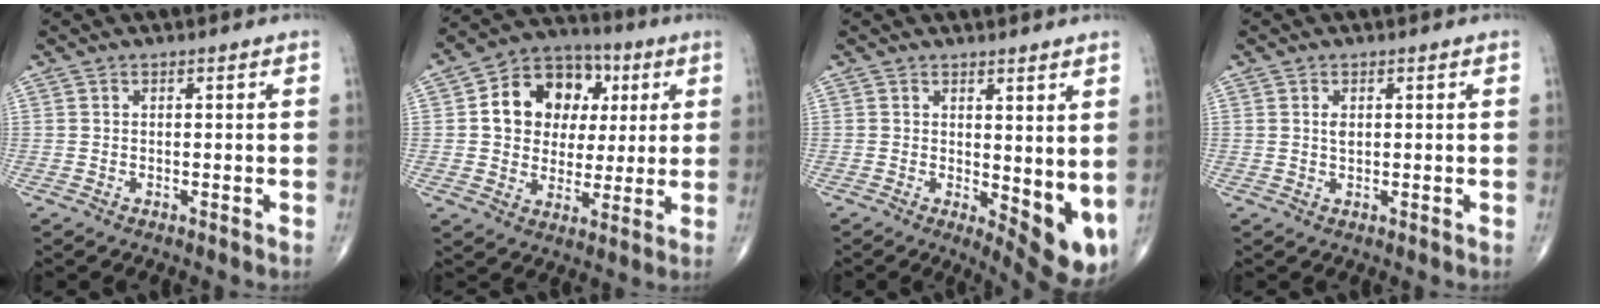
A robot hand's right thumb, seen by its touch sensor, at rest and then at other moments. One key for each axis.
{"total": 15.3, "fx": 3.3, "fy": 12.3, "fz": 8.6, "tx": -0.098, "ty": 0.011, "tz": 0.051}
{"total": 9.1, "fx": 0.8, "fy": 3.9, "fz": 8.2, "tx": -0.096, "ty": -0.024, "tz": 0.022}
{"total": 1.5, "fx": 0.4, "fy": 0.9, "fz": 1.2, "tx": -0.018, "ty": -0.003, "tz": 0.009}